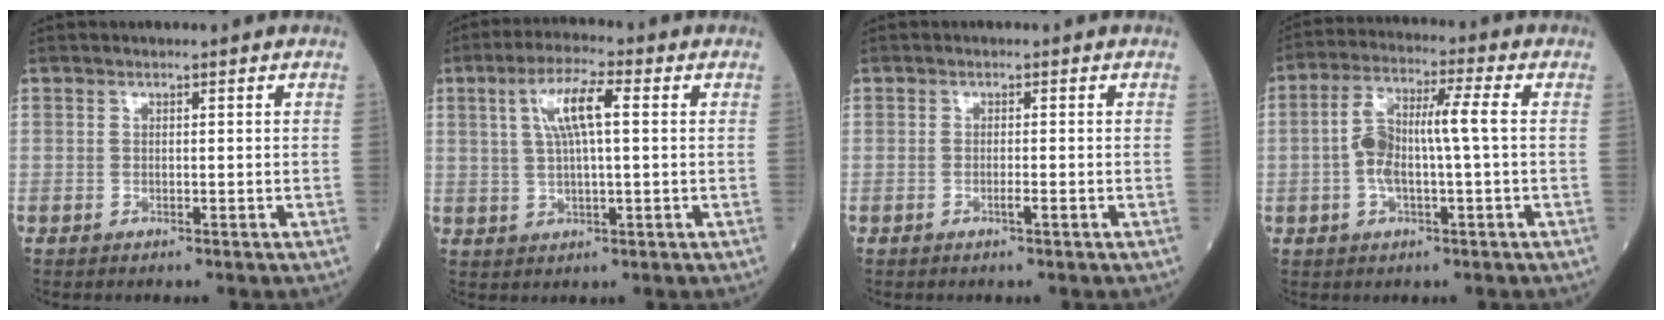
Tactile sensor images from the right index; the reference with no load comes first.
{"total": 7.4, "force": [1.9, 1.3, 7.1], "torque": [-0.140, 0.014, 0.037]}
{"total": 0.9, "force": [-0.4, -0.1, 0.8], "torque": [-0.013, 0.000, -0.007]}
{"total": 8.9, "force": [0.0, 1.5, 8.8], "torque": [-0.178, 0.026, -0.003]}